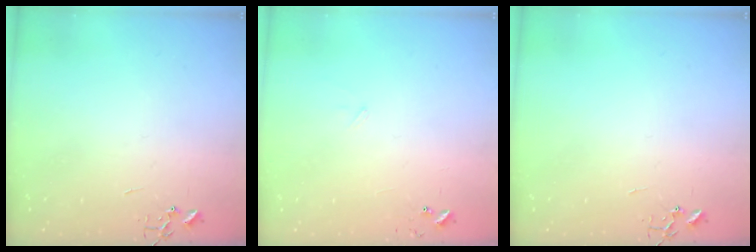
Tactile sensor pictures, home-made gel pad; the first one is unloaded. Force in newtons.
{"total": 5.8, "press": 5.8, "slide": 0.5}
{"total": 0.0}